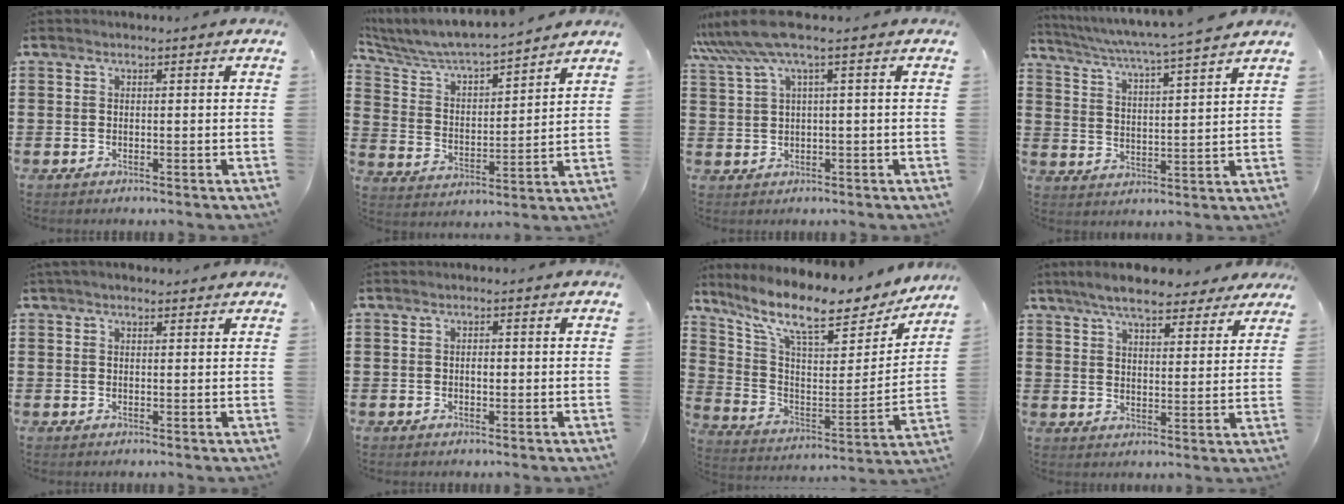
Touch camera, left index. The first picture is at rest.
{"total": 5.5, "force": [5.3, 0.5, 1.5], "torque": [-0.056, -0.039, 0.083]}
{"total": 5.8, "force": [2.6, 0.2, 5.2], "torque": [-0.121, -0.013, 0.044]}
{"total": 4.2, "force": [3.8, -0.9, 1.8], "torque": [-0.053, -0.032, 0.056]}
{"total": 1.6, "force": [1.3, 0.6, 0.8], "torque": [-0.018, 0.005, 0.024]}
{"total": 1.2, "force": [0.0, 0.6, 1.1], "torque": [-0.022, 0.004, -0.002]}
{"total": 11.2, "force": [8.8, 2.5, 6.5], "torque": [-0.147, -0.061, 0.145]}
{"total": 7.7, "force": [6.8, 1.3, 3.4], "torque": [-0.081, -0.015, 0.123]}